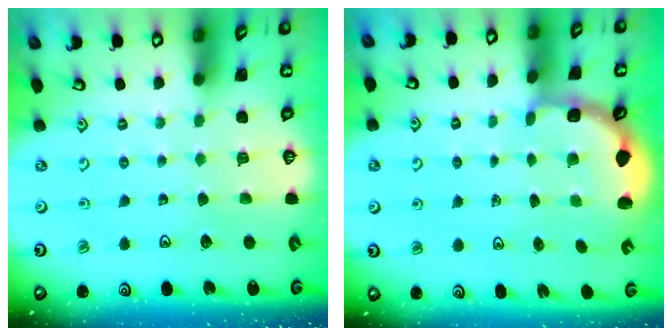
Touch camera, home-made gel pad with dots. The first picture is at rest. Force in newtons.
{"total": 2.7, "press": 2.3, "slide": 1.4}